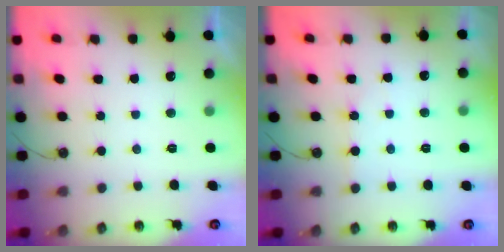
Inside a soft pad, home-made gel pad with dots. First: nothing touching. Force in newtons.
{"total": 2.9, "press": 2.9, "slide": 0.3}